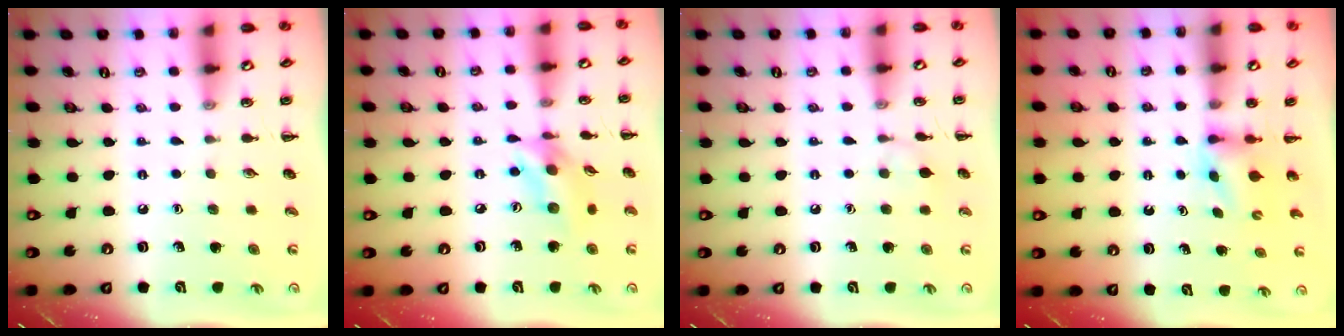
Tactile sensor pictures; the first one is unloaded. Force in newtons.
{"total": 10.7, "press": 10.6, "slide": 1.8}
{"total": 4.7, "press": 4.3, "slide": 1.8}
{"total": 3.7, "press": 3.5, "slide": 1.3}